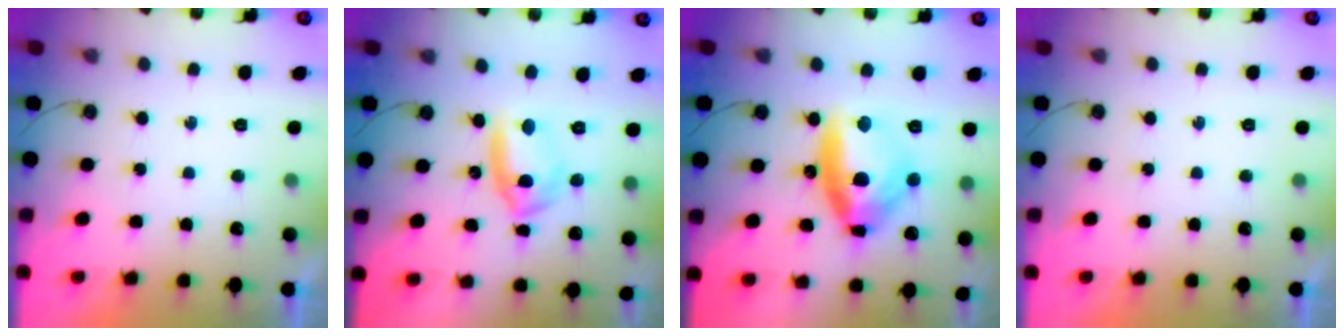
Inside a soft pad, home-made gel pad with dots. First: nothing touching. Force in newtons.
{"total": 11.5, "press": 8.9, "slide": 7.3}
{"total": 14.4, "press": 14.2, "slide": 2.4}
{"total": 0.0}